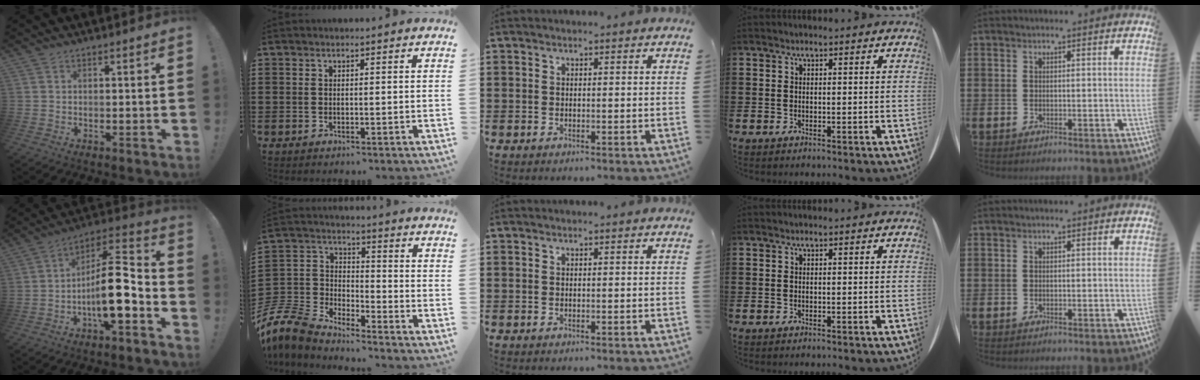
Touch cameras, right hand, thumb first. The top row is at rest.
{"thumb": {"total": 16.4, "force": [-4.2, 5.7, 14.8], "torque": [-0.246, 0.022, -0.067]}, "index": {"total": 7.7, "force": [-7.1, 2.4, 1.7], "torque": [-0.080, -0.005, -0.152]}}